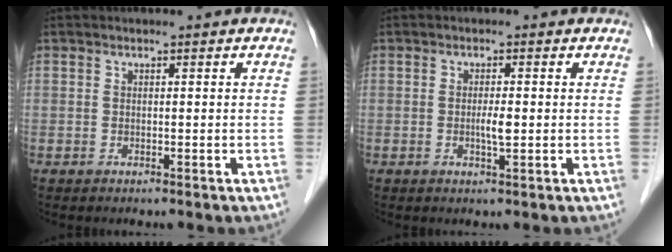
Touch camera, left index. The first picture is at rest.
{"total": 2.0, "force": [-0.5, 0.3, 2.0], "torque": [-0.037, -0.005, -0.006]}